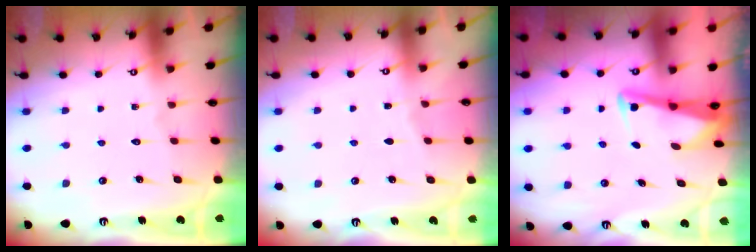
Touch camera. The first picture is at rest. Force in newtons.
{"total": 2.1, "press": 2.1, "slide": 0.3}
{"total": 3.1, "press": 3.1, "slide": 0.4}